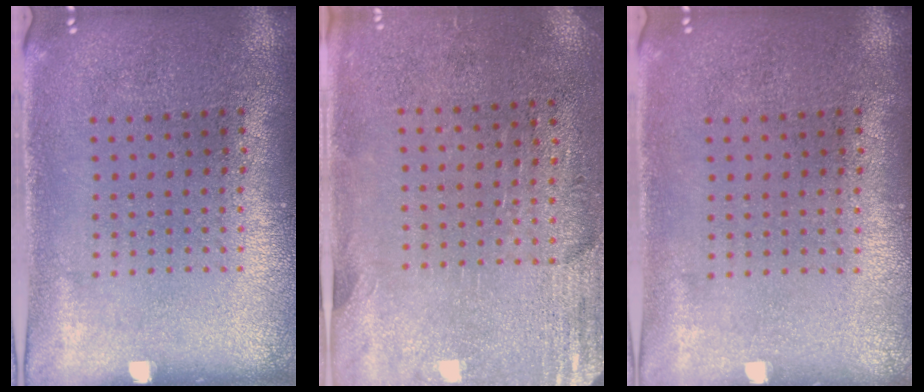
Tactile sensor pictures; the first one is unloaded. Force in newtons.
{"total": 2.8, "press": 2.5, "slide": 1.4}
{"total": 0.0}